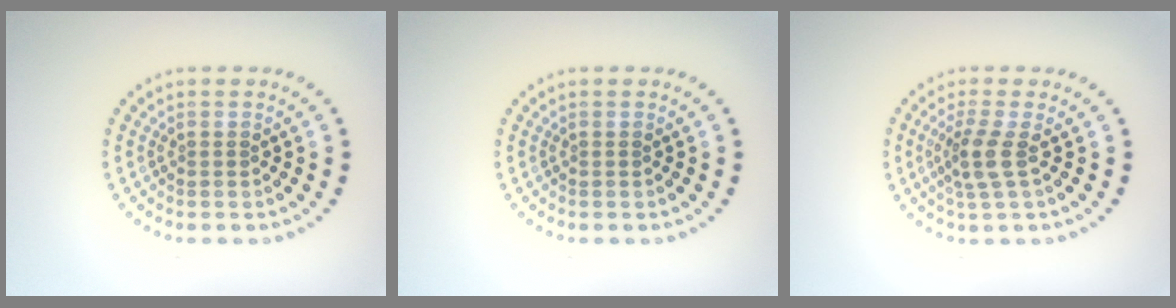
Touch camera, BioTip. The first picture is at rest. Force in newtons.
{"total": 0.0}
{"total": 2.6, "press": 2.0, "slide": 1.7}